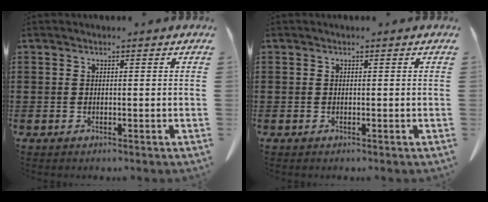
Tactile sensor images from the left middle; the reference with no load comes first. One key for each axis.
{"total": 0.0}